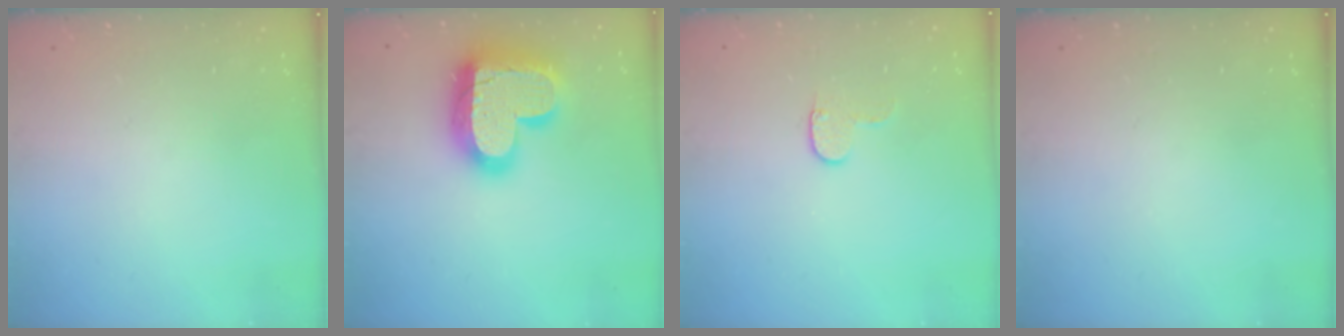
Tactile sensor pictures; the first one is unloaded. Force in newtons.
{"total": 23.4, "press": 23.3, "slide": 1.7}
{"total": 5.5, "press": 5.5, "slide": 0.5}
{"total": 0.0}